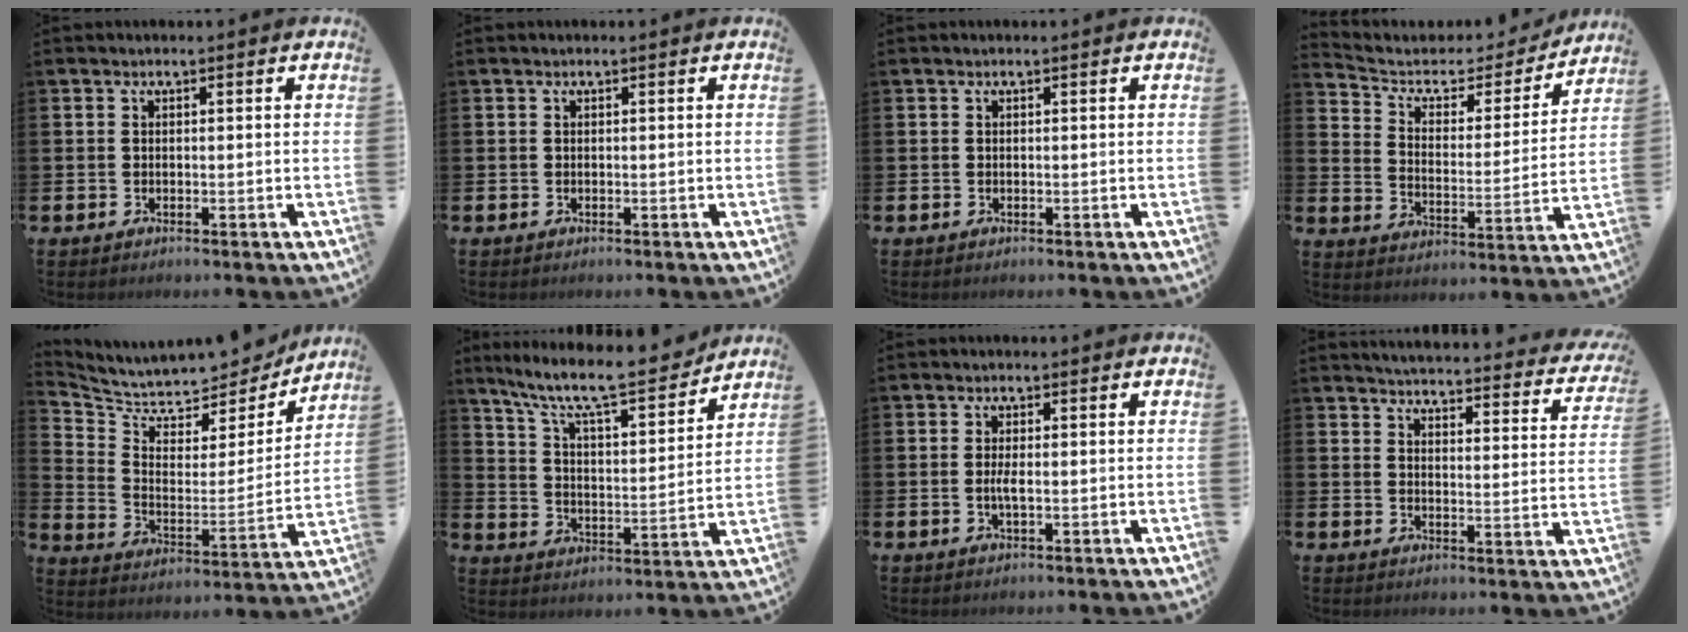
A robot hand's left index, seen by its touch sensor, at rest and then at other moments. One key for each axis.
{"total": 0.0}
{"total": 0.0}
{"total": 5.8, "fx": 4.8, "fy": 2.8, "fz": 1.7, "tx": -0.059, "ty": -0.037, "tz": 0.073}
{"total": 7.1, "fx": 6.7, "fy": 2.1, "fz": 1.0, "tx": -0.062, "ty": -0.062, "tz": 0.113}
{"total": 10.3, "fx": 9.1, "fy": 1.7, "fz": 4.7, "tx": -0.121, "ty": -0.063, "tz": 0.151}
{"total": 1.7, "fx": -0.3, "fy": 0.4, "fz": 1.6, "tx": -0.034, "ty": 0.002, "tz": -0.006}
{"total": 4.0, "fx": 3.9, "fy": 0.3, "fz": 0.7, "tx": -0.028, "ty": -0.042, "tz": 0.062}